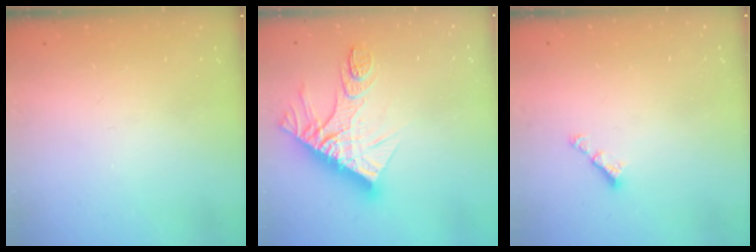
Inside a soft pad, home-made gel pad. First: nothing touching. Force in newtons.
{"total": 16.4, "press": 16.3, "slide": 1.5}
{"total": 2.9, "press": 2.9, "slide": 0.3}